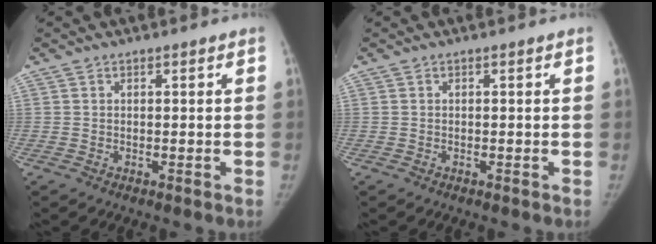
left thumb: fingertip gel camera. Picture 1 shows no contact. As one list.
[{"total": 0.0}]